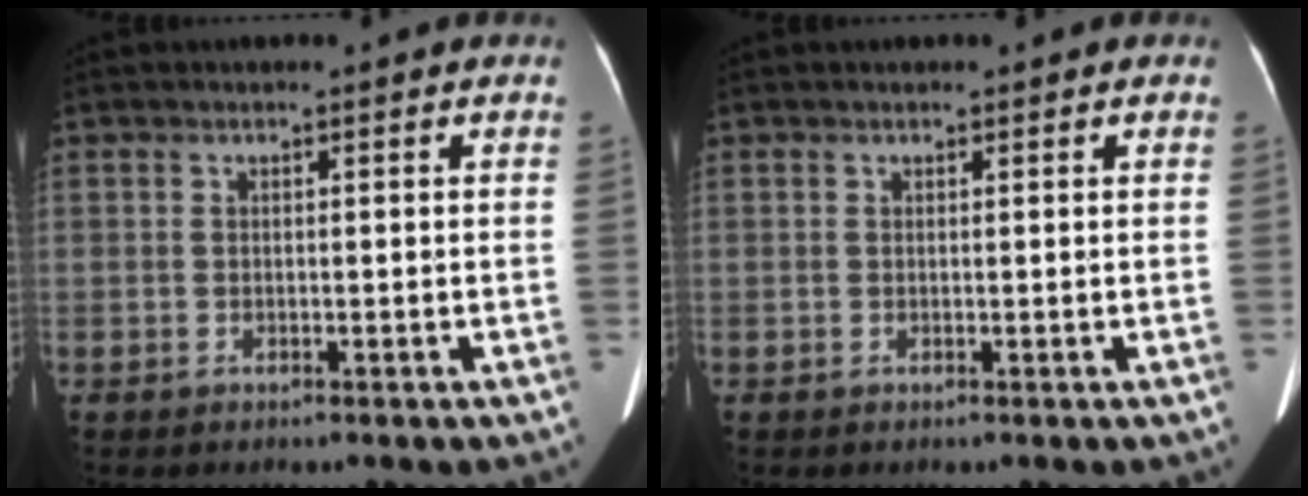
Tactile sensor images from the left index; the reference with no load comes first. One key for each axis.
{"total": 0.7, "fx": 0.5, "fy": 0.3, "fz": 0.3, "tx": -0.002, "ty": -0.002, "tz": 0.005}